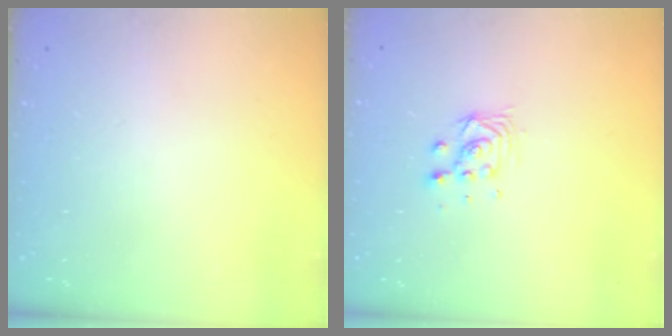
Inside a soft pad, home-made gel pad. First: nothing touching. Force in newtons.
{"total": 4.9, "press": 4.9, "slide": 0.4}